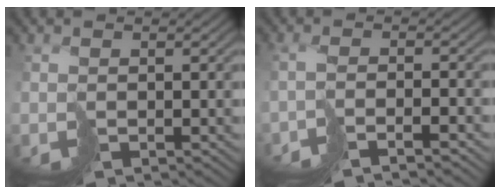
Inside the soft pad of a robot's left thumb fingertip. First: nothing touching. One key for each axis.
{"total": 3.5, "fx": -3.1, "fy": -0.7, "fz": 1.6, "tx": -0.025, "ty": 0.004, "tz": -0.052}